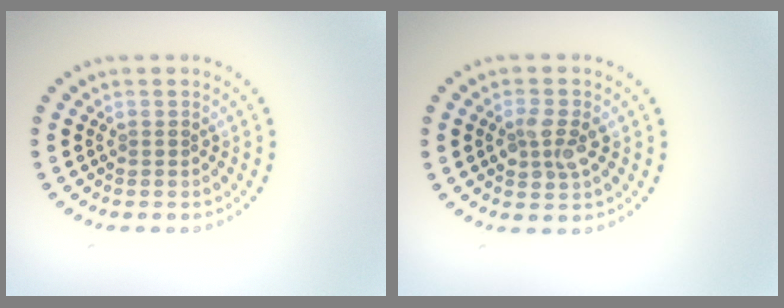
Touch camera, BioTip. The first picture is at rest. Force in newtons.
{"total": 2.5, "press": 2.5, "slide": 0.2}